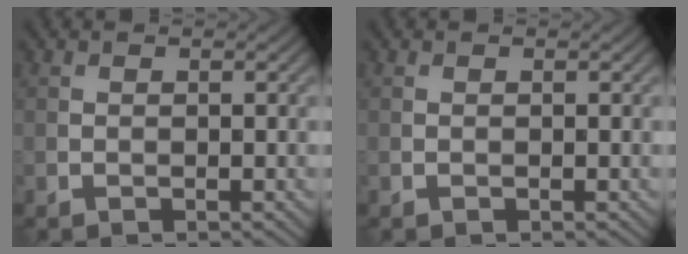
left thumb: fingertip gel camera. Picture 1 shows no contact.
{"total": 0.0}